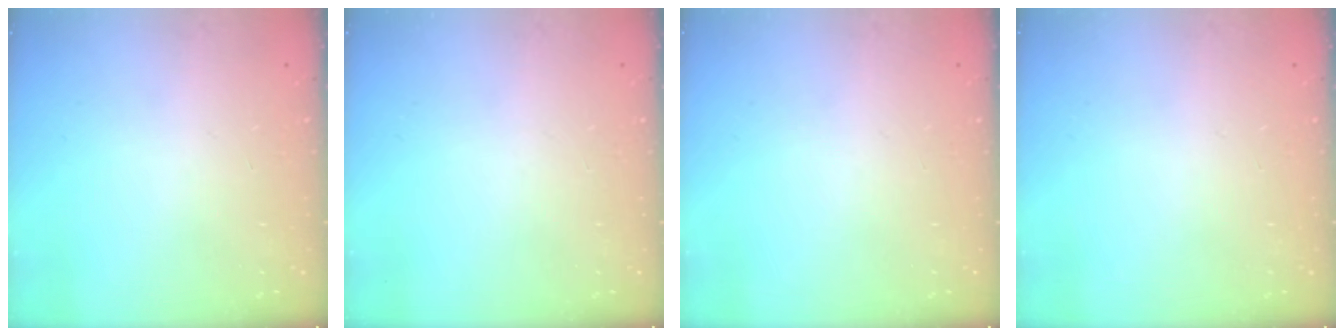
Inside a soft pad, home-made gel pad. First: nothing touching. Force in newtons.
{"total": 0.0}
{"total": 0.0}
{"total": 0.0}